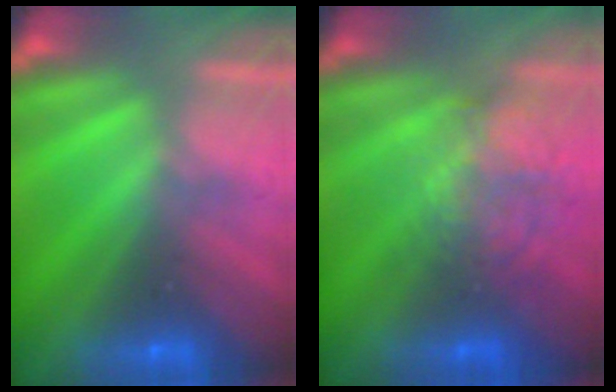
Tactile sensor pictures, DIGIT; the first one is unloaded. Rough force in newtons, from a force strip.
{"total": 2.1}